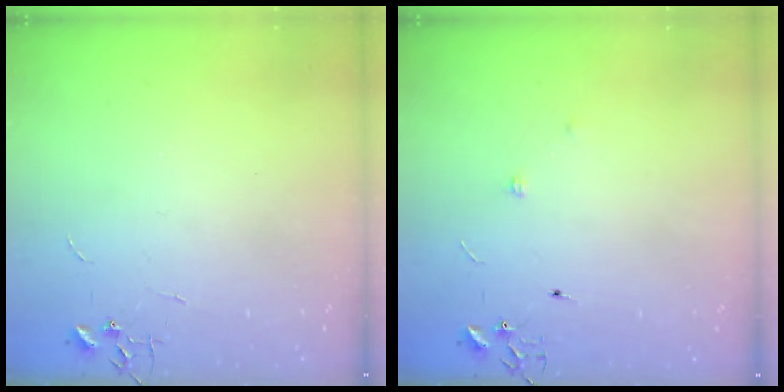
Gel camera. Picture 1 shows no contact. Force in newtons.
{"total": 4.6, "press": 4.4, "slide": 1.0}